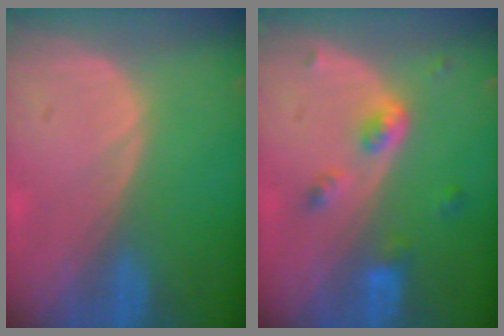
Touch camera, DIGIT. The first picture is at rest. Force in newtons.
{"total": 4.4, "press": 4.0, "slide": 1.9}